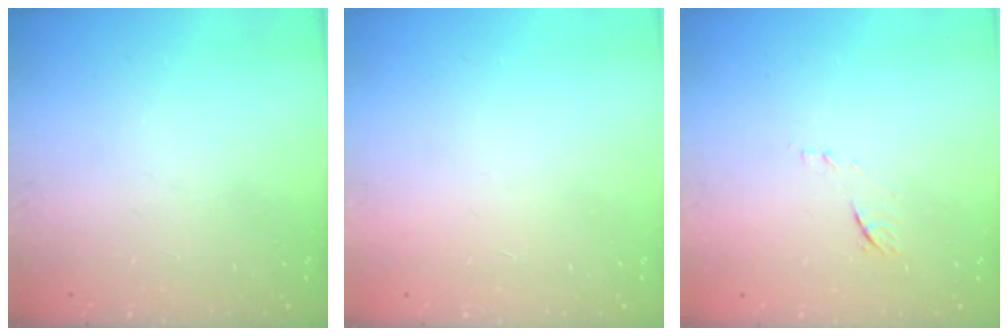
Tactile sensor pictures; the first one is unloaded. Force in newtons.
{"total": 1.6, "press": 1.6, "slide": 0.1}
{"total": 7.1, "press": 7.1, "slide": 0.7}